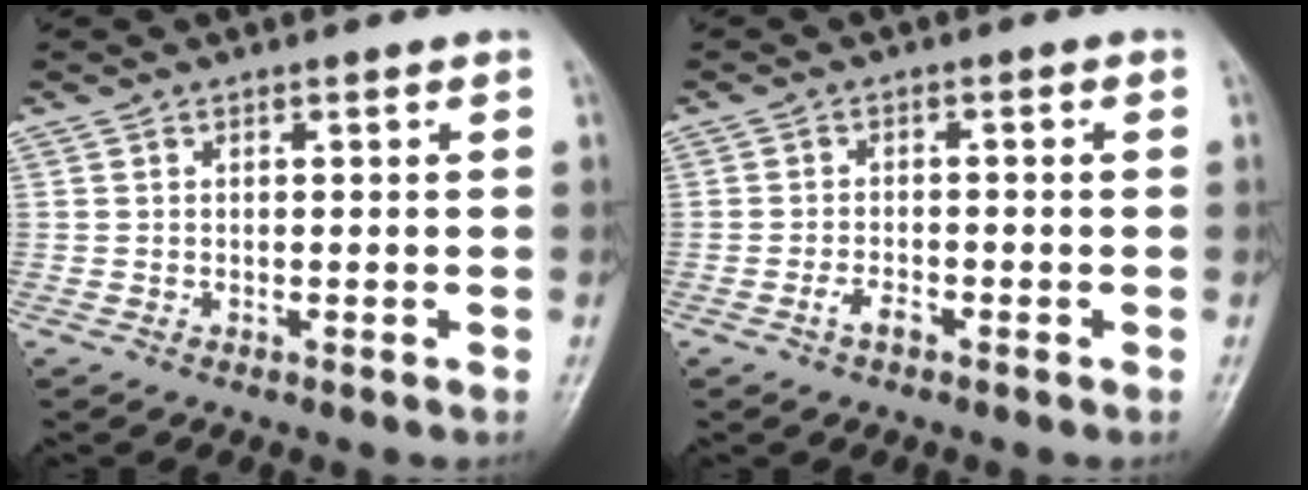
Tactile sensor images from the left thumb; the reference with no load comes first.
{"total": 2.5, "force": [-1.6, 1.2, 1.5], "torque": [-0.029, 0.011, -0.031]}